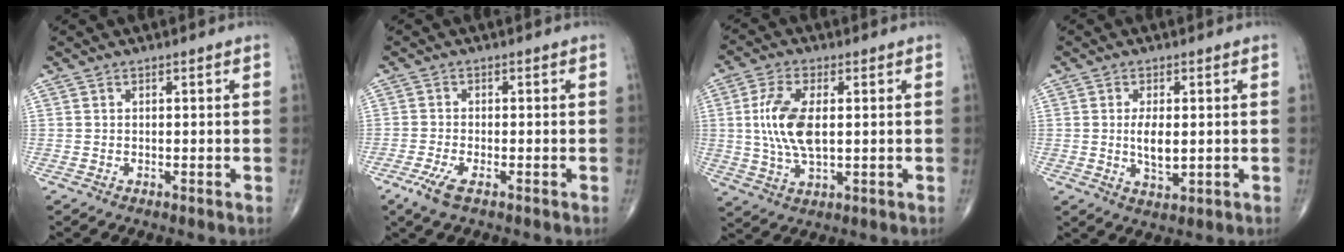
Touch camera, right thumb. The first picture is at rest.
{"total": 3.7, "force": [-2.2, 1.0, 2.9], "torque": [-0.071, -0.004, -0.045]}
{"total": 10.6, "force": [1.0, 5.0, 9.3], "torque": [-0.198, -0.004, 0.022]}
{"total": 5.0, "force": [0.1, 2.2, 4.4], "torque": [-0.078, -0.011, 0.003]}